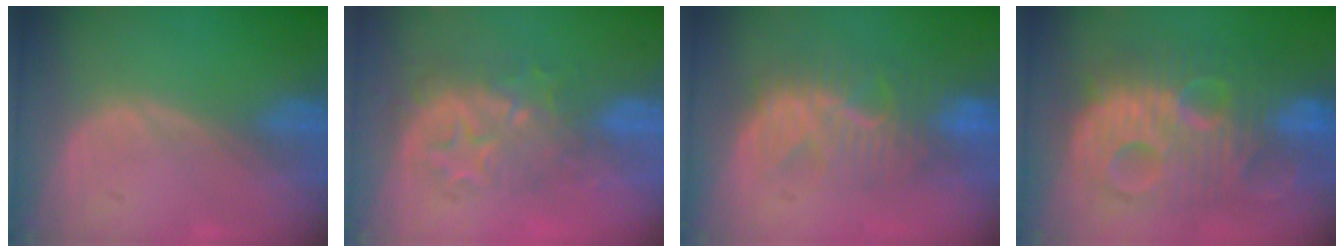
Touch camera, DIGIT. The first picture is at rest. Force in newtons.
{"total": 9.1, "press": 7.9, "slide": 4.5}
{"total": 9.1, "press": 8.4, "slide": 3.5}
{"total": 13.7, "press": 13.6, "slide": 1.1}